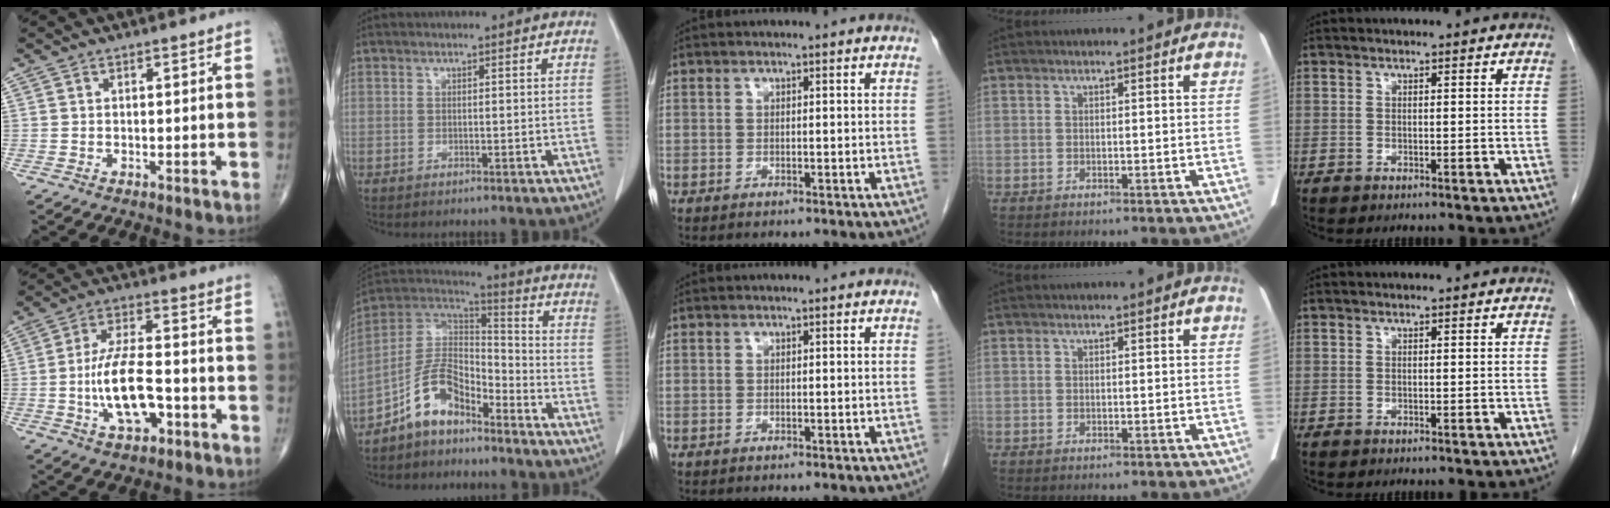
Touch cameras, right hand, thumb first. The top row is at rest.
{"thumb": {"total": 11.9, "force": [-3.2, 5.3, 10.2], "torque": [-0.189, 0.024, -0.057]}, "index": {"total": 9.9, "force": [-6.8, 4.9, 5.4], "torque": [-0.107, 0.034, -0.133]}}